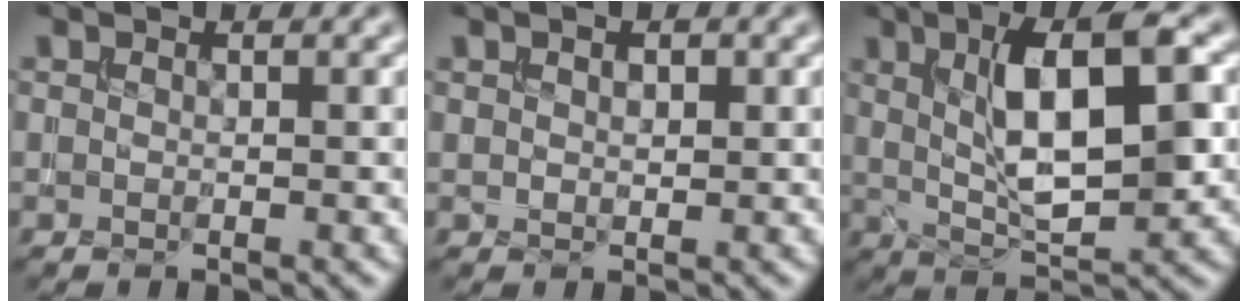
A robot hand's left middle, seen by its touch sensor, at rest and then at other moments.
{"total": 1.2, "force": [0.7, 0.6, 0.8], "torque": [-0.012, 0.001, 0.012]}
{"total": 9.1, "force": [1.9, 3.1, 8.4], "torque": [-0.136, 0.005, 0.032]}